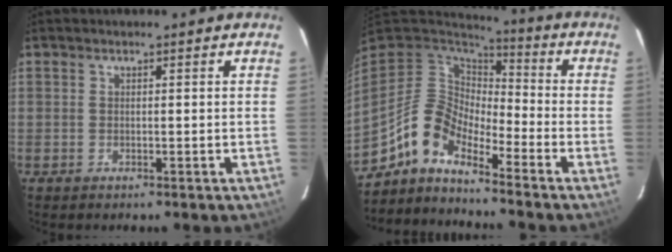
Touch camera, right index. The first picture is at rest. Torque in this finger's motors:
{"motor_torque": [0.28, -0.16, -0.33, -0.21]}